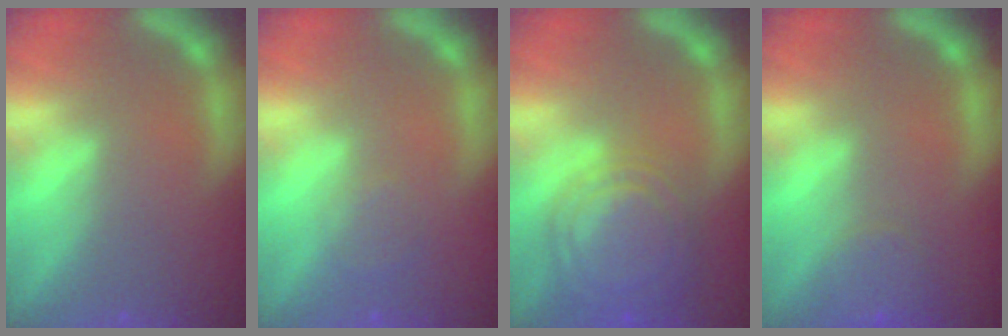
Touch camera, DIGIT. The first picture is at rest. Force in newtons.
{"total": 1.5}
{"total": 9.1}
{"total": 2.4}